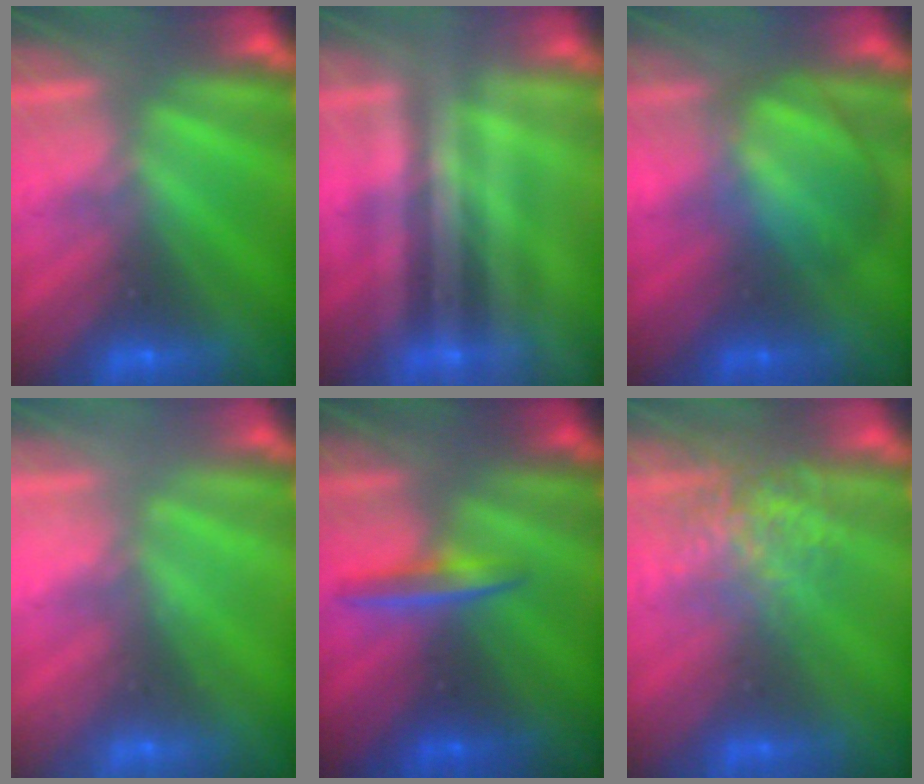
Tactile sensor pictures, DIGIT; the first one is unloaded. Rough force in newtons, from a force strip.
{"total": 1.9}
{"total": 2.9}
{"total": 2.1}
{"total": 1.5}
{"total": 3.6}